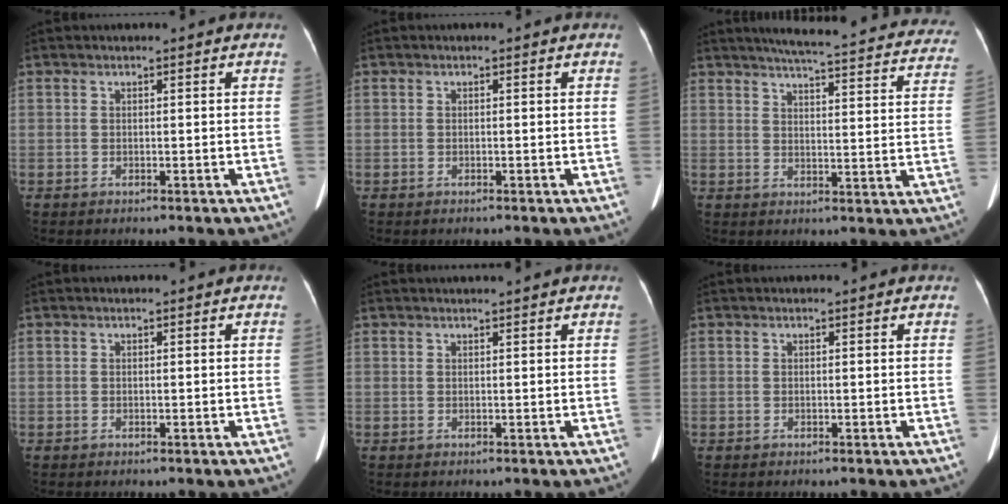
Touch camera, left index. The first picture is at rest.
{"total": 0.0}
{"total": 26.8, "force": [24.3, 3.4, 10.8], "torque": [-0.149, -0.053, 0.273]}
{"total": 0.0}
{"total": 2.3, "force": [2.2, -0.4, 0.7], "torque": [-0.008, 0.017, 0.035]}
{"total": 1.3, "force": [1.2, 0.1, 0.5], "torque": [-0.010, 0.020, 0.015]}